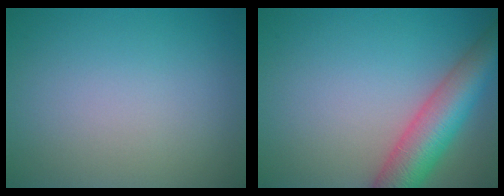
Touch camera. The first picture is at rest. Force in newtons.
{"total": 7.4, "press": 7.4, "slide": 0.4}